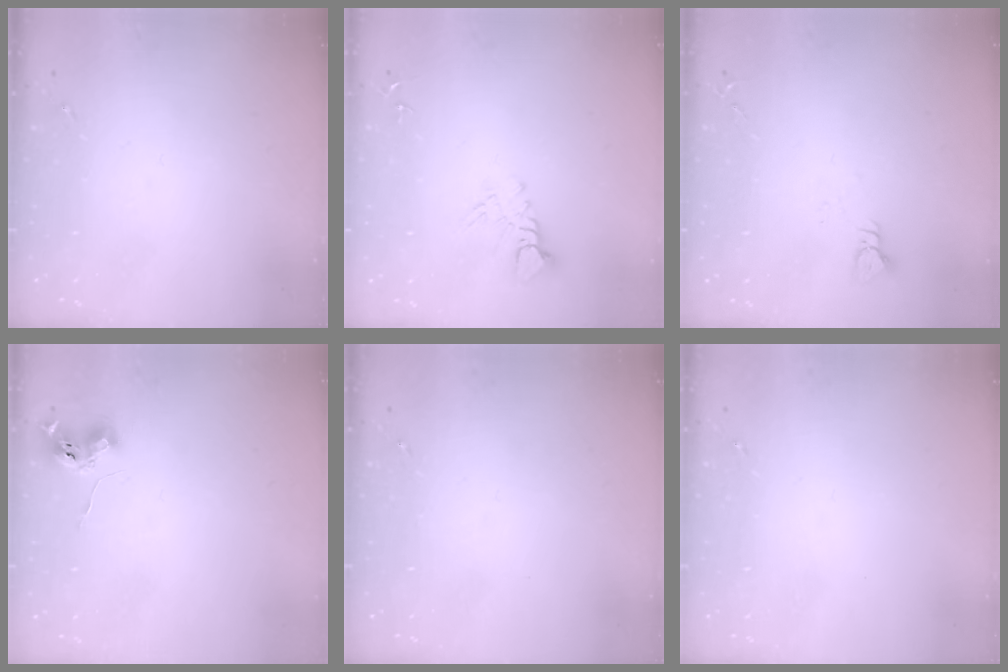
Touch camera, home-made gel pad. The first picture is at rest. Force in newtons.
{"total": 6.0, "press": 6.0, "slide": 0.2}
{"total": 3.0, "press": 3.0, "slide": 0.3}
{"total": 6.2, "press": 6.1, "slide": 0.8}
{"total": 0.0}
{"total": 0.0}